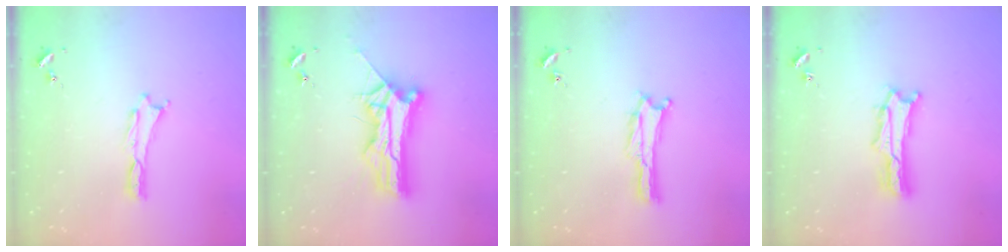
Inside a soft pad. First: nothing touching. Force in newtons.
{"total": 12.6, "press": 12.6, "slide": 1.2}
{"total": 0.0}
{"total": 2.7, "press": 2.7, "slide": 0.4}